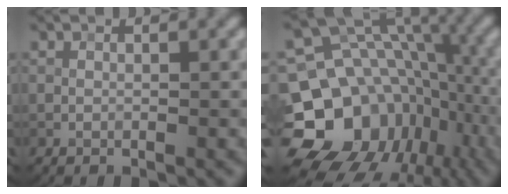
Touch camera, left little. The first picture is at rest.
{"total": 17.0, "force": [-5.6, 14.2, 7.6], "torque": [-0.154, 0.001, -0.088]}